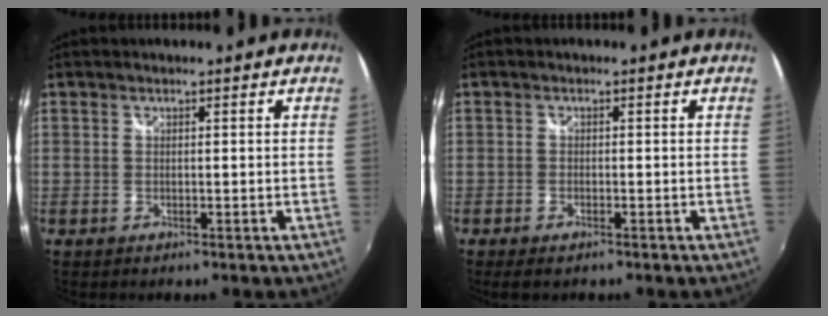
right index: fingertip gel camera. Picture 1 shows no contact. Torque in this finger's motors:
{"motor_torque": [0.37, 0.06, 0.06, 0.01]}